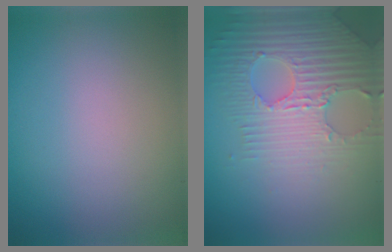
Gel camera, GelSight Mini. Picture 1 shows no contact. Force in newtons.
{"total": 5.4, "press": 4.6, "slide": 2.9}